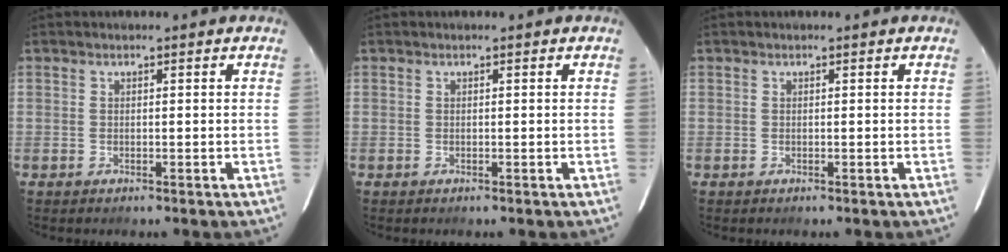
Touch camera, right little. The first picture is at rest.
{"total": 0.0}
{"total": 0.0}